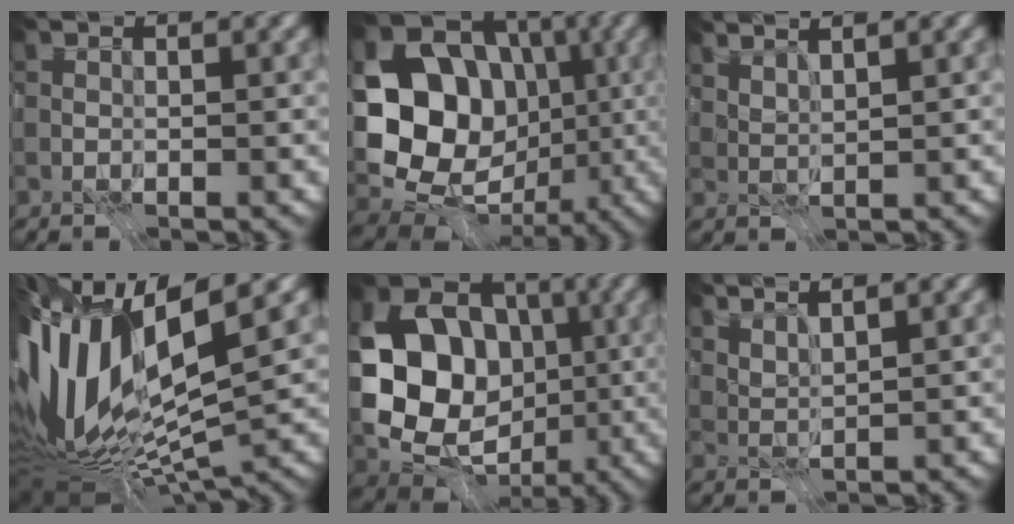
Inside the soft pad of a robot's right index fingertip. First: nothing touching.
{"total": 14.2, "force": [-0.6, 11.7, 8.1], "torque": [-0.133, -0.002, -0.027]}
{"total": 2.4, "force": [2.1, 0.4, 1.1], "torque": [-0.024, -0.003, 0.036]}
{"total": 14.3, "force": [0.3, 5.0, 13.4], "torque": [-0.294, -0.010, 0.015]}
{"total": 12.5, "force": [-0.6, 9.7, 7.8], "torque": [-0.134, 0.001, -0.023]}
{"total": 2.7, "force": [2.4, 0.4, 1.2], "torque": [-0.028, -0.005, 0.041]}